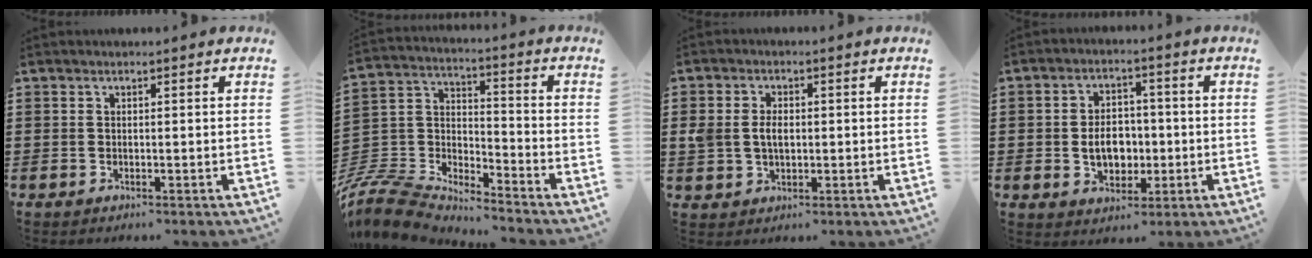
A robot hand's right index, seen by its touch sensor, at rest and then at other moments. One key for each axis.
{"total": 8.4, "fx": -8.0, "fy": 1.8, "fz": 1.7, "tx": -0.071, "ty": -0.006, "tz": -0.172}
{"total": 3.7, "fx": 0.2, "fy": 2.7, "fz": 2.6, "tx": -0.071, "ty": 0.005, "tz": -0.004}
{"total": 6.3, "fx": -0.8, "fy": 4.5, "fz": 4.3, "tx": -0.068, "ty": -0.001, "tz": -0.021}